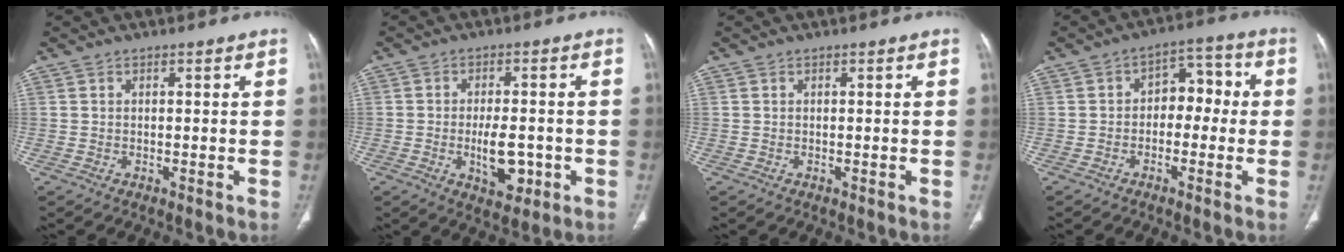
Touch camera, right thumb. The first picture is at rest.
{"total": 7.5, "force": [-1.9, 3.7, 6.2], "torque": [-0.083, 0.004, -0.021]}
{"total": 0.0}
{"total": 7.2, "force": [-0.5, 5.0, 5.2], "torque": [-0.034, 0.038, -0.022]}